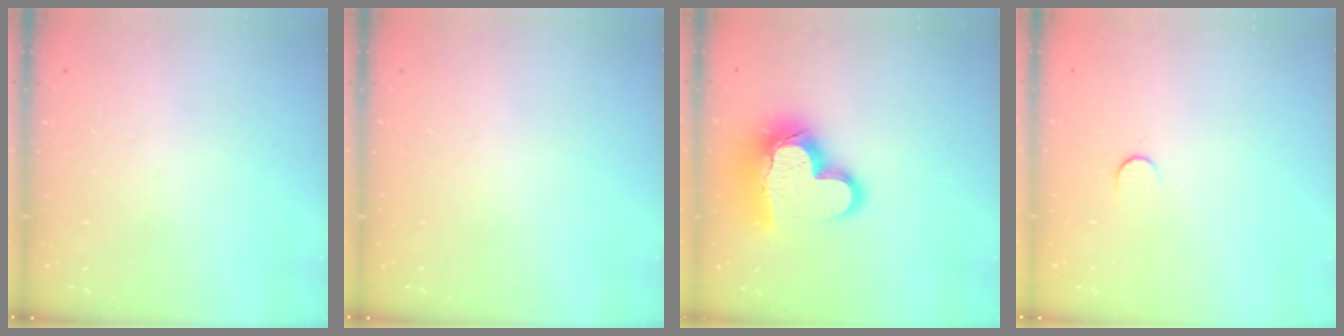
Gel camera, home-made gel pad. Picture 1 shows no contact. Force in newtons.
{"total": 0.0}
{"total": 19.2, "press": 19.0, "slide": 2.4}
{"total": 4.1, "press": 4.1, "slide": 0.4}